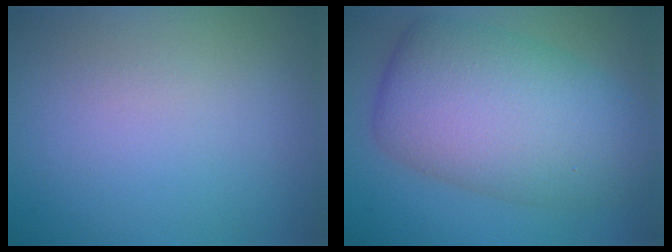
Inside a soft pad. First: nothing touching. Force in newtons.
{"total": 10.6, "press": 10.6, "slide": 0.3}